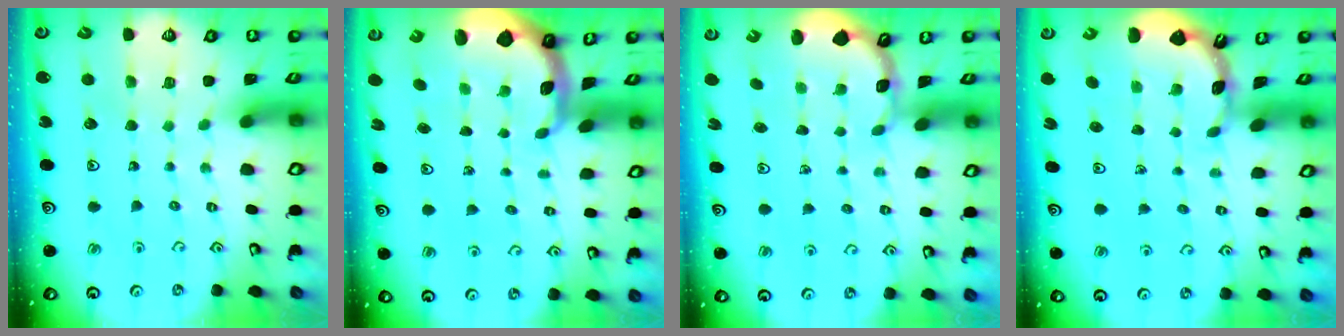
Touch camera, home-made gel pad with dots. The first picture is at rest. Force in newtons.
{"total": 1.7, "press": 1.7, "slide": 0.4}
{"total": 1.7, "press": 1.6, "slide": 0.5}
{"total": 1.6, "press": 1.6, "slide": 0.2}